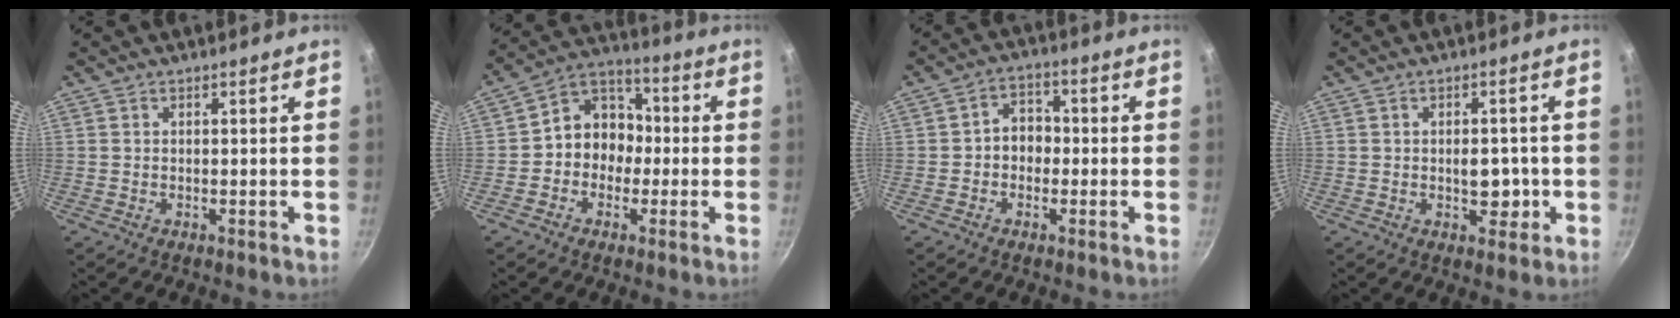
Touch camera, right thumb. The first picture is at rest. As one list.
[{"total": 10.1, "force": [-1.3, 8.7, 5.0], "torque": [-0.028, 0.041, -0.041]}, {"total": 5.4, "force": [-0.7, 4.4, 3.1], "torque": [-0.014, 0.017, -0.019]}, {"total": 5.3, "force": [-0.8, 3.2, 4.1], "torque": [-0.027, 0.005, -0.009]}]